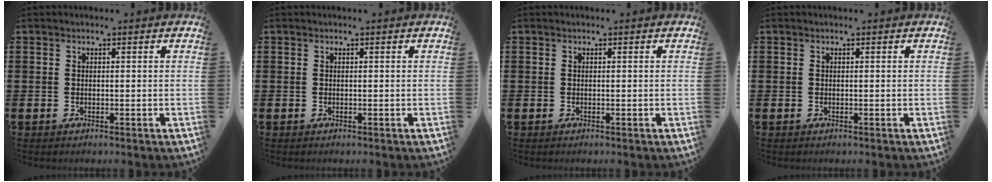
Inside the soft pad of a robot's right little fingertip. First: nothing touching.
{"total": 0.0}
{"total": 0.0}
{"total": 0.0}